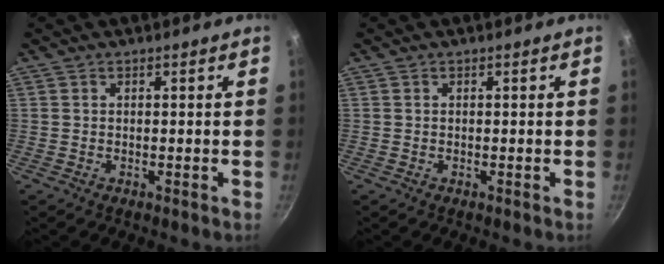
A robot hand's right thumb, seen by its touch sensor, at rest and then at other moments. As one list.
[{"total": 0.0}]